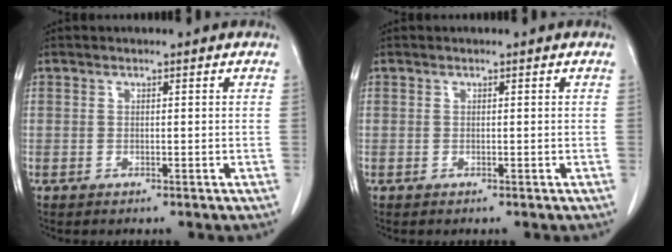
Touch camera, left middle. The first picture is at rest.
{"total": 0.0}